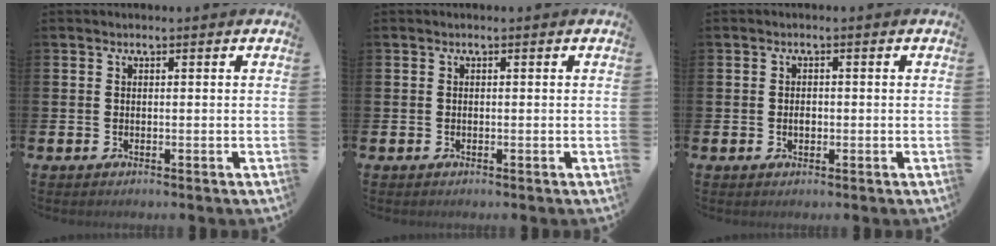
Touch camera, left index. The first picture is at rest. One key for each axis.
{"total": 0.0}
{"total": 1.5, "fx": -0.2, "fy": 1.0, "fz": 1.1, "tx": -0.011, "ty": 0.004, "tz": -0.008}